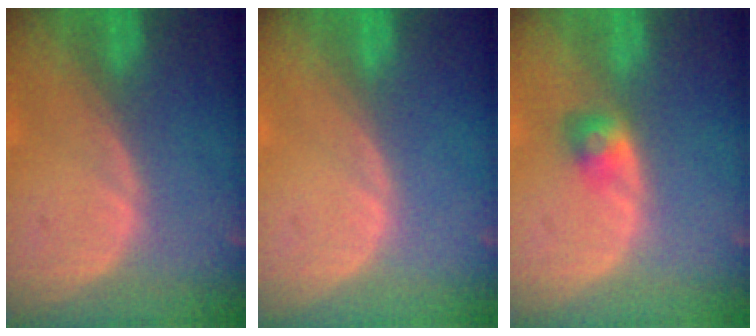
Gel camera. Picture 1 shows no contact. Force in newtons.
{"total": 0.0}
{"total": 2.8, "press": 2.6, "slide": 1.2}